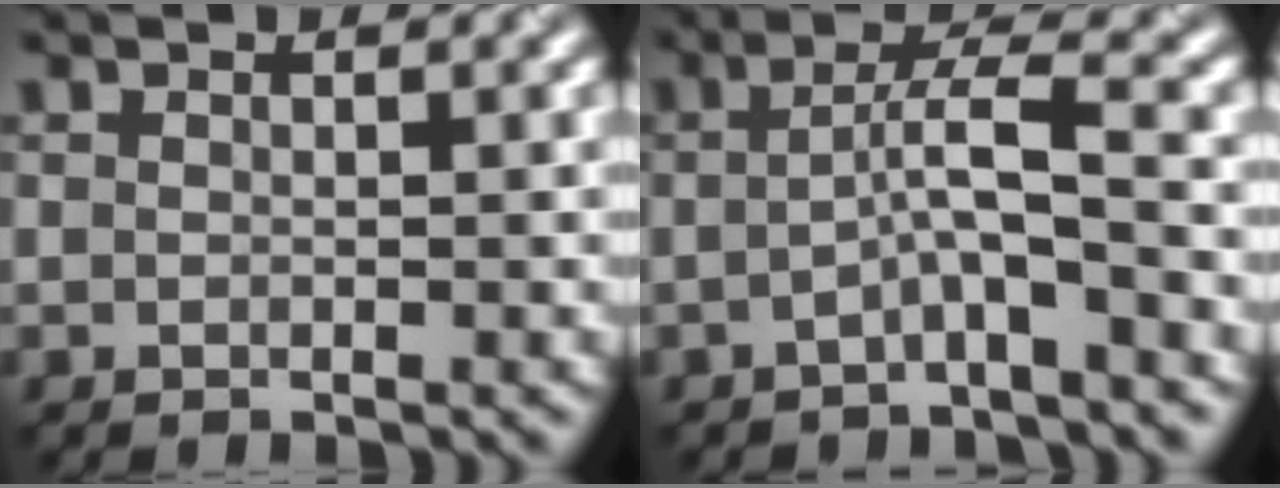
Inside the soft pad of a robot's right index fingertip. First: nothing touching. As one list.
[{"total": 3.5, "force": [-0.9, 0.3, 3.4], "torque": [-0.060, 0.015, -0.023]}]